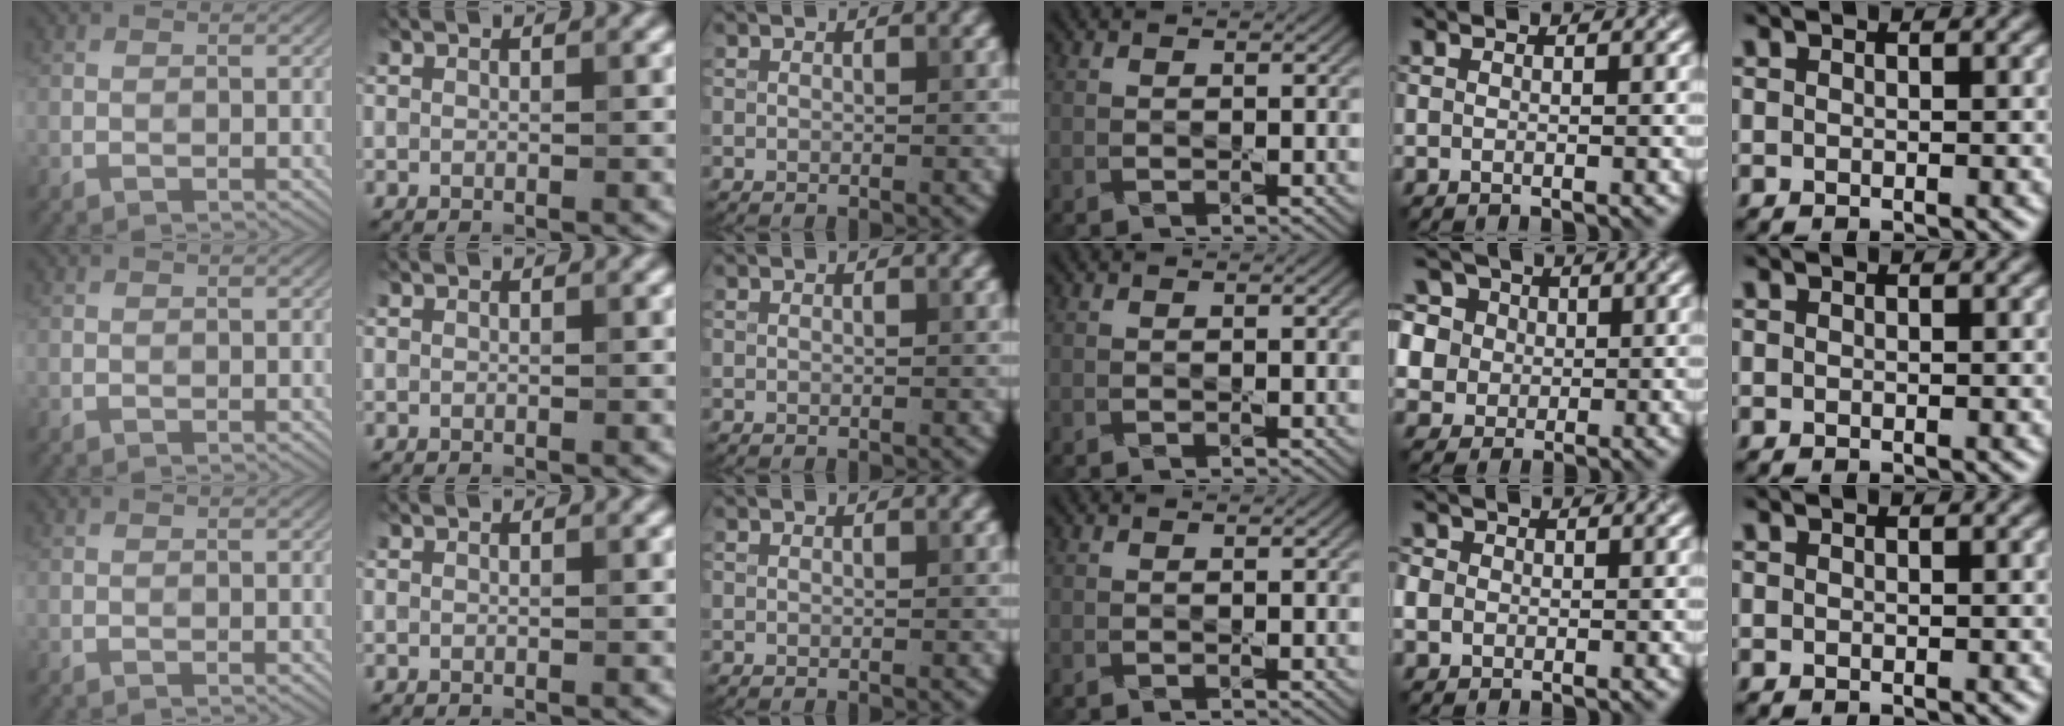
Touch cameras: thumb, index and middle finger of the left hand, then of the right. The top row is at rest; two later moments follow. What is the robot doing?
{"motion": "press", "object": "calculator"}